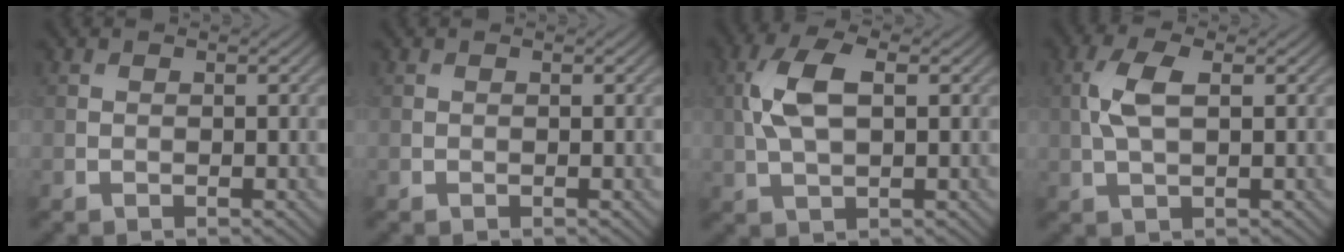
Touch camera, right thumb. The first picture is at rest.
{"total": 0.0}
{"total": 6.9, "force": [1.1, 3.2, 6.0], "torque": [-0.141, 0.013, 0.018]}
{"total": 4.4, "force": [0.7, 1.8, 4.0], "torque": [-0.098, 0.009, 0.014]}